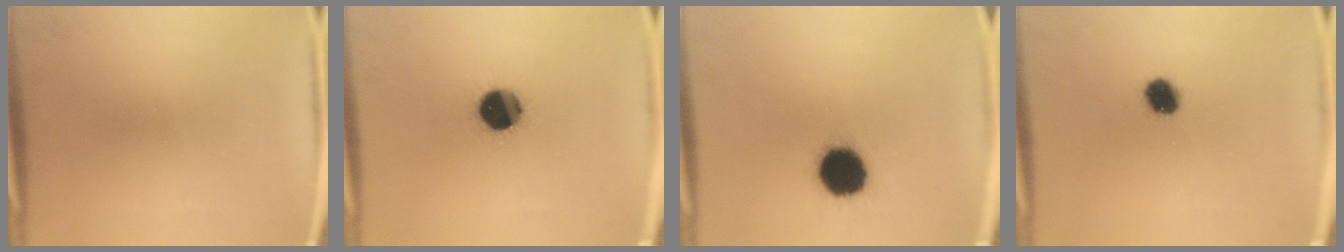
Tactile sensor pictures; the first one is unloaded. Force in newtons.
{"total": 11.8}
{"total": 13.9}
{"total": 5.5}